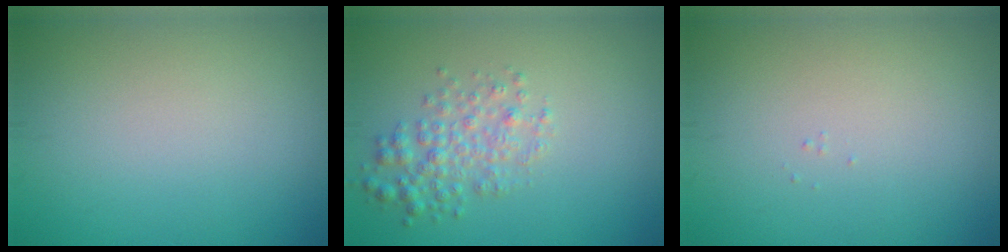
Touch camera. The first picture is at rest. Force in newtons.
{"total": 2.8, "press": 2.8, "slide": 0.1}
{"total": 0.0}